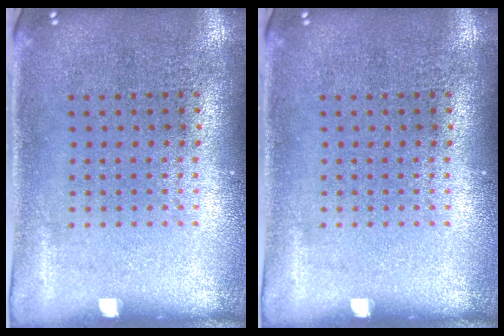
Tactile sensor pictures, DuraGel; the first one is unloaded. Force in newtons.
{"total": 0.0}